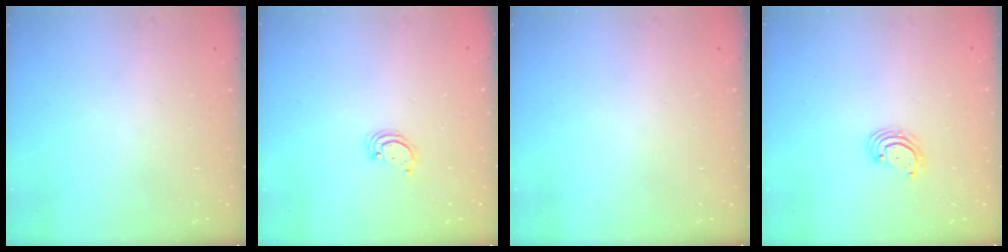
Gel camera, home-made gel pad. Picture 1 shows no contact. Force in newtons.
{"total": 1.7, "press": 1.7, "slide": 0.1}
{"total": 0.0}
{"total": 3.1, "press": 3.1, "slide": 0.6}